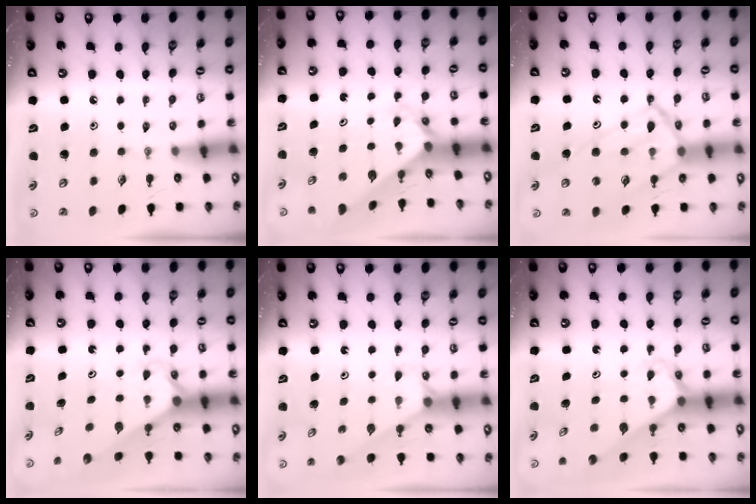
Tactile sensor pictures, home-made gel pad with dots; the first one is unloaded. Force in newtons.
{"total": 2.3, "press": 2.3, "slide": 0.2}
{"total": 16.2, "press": 16.1, "slide": 1.3}
{"total": 2.3, "press": 2.3, "slide": 0.2}
{"total": 2.3, "press": 2.3, "slide": 0.2}
{"total": 2.8, "press": 2.8, "slide": 0.2}